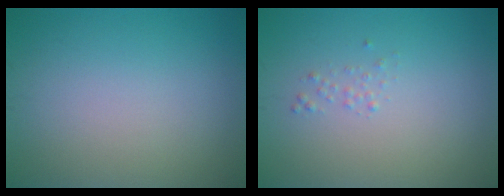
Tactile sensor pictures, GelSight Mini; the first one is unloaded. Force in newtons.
{"total": 0.6, "press": 0.6, "slide": 0.0}